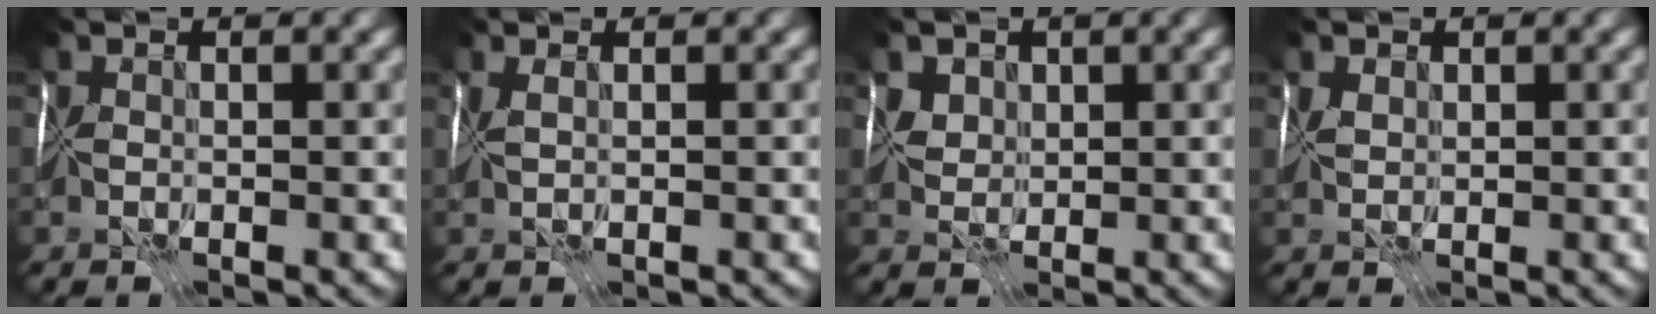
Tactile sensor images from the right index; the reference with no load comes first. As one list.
[{"total": 1.1, "force": [0.6, -0.9, -0.1], "torque": [0.006, 0.000, 0.019]}, {"total": 1.9, "force": [1.7, 1.0, 0.1], "torque": [0.004, -0.003, 0.037]}, {"total": 0.8, "force": [0.7, -0.2, -0.1], "torque": [0.005, 0.001, 0.016]}]